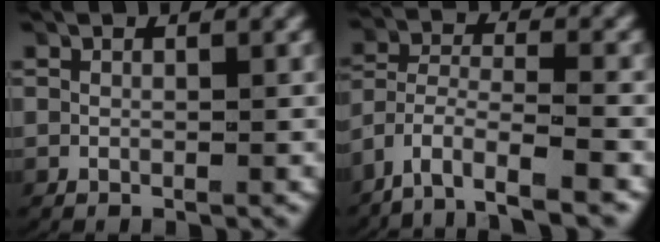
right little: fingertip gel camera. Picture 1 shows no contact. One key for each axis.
{"total": 7.1, "fx": -4.5, "fy": 3.4, "fz": 4.2, "tx": -0.105, "ty": -0.042, "tz": -0.060}